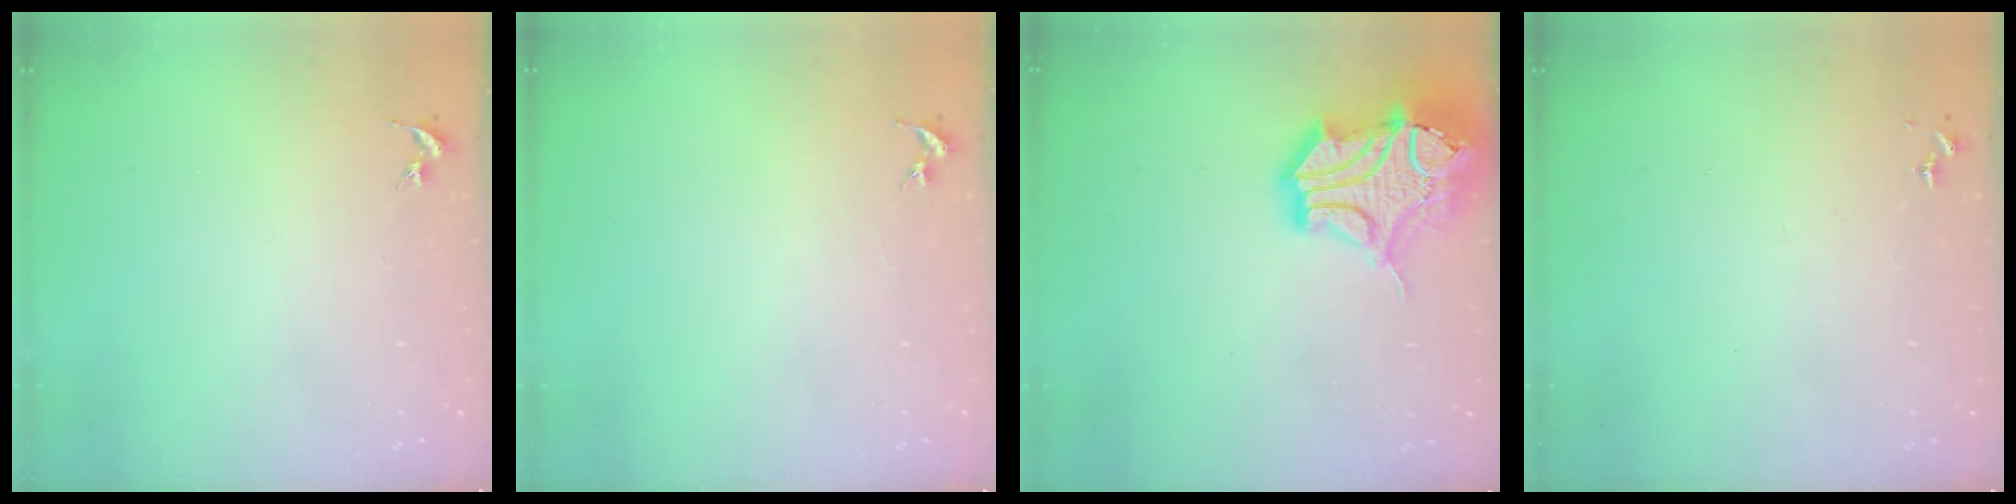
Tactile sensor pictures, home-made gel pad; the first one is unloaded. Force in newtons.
{"total": 0.0}
{"total": 19.2, "press": 19.0, "slide": 3.0}
{"total": 0.0}